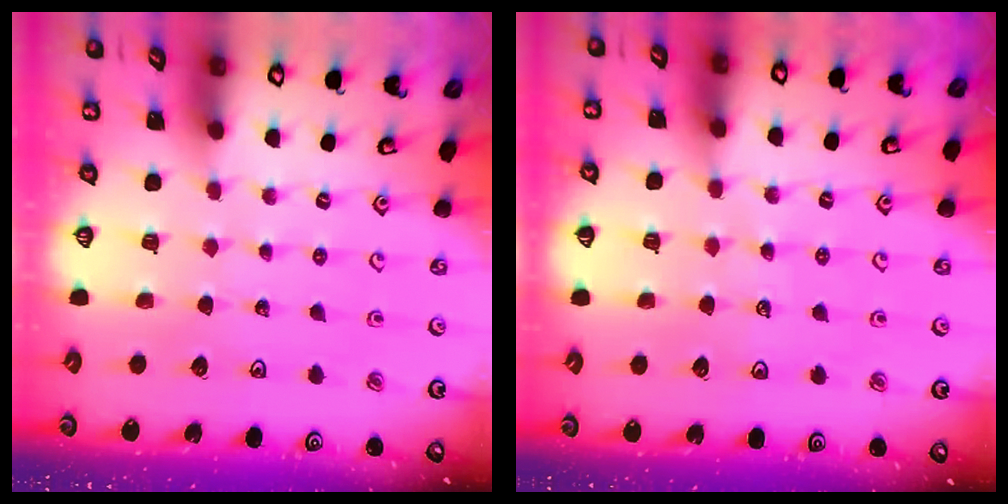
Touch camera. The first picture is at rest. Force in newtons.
{"total": 4.2, "press": 4.1, "slide": 1.0}